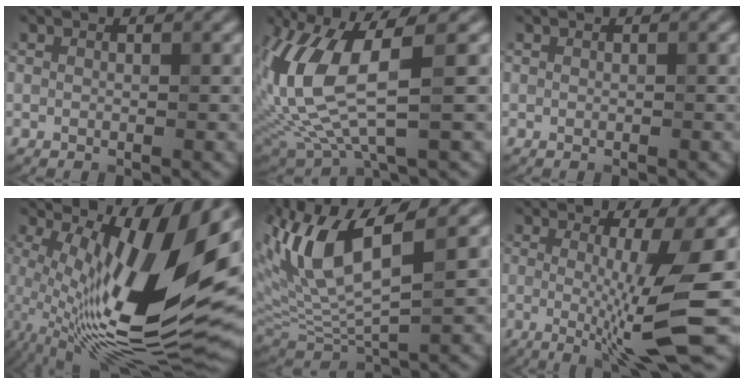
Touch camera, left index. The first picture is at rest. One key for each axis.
{"total": 8.9, "fx": 1.6, "fy": 2.9, "fz": 8.2, "tx": -0.194, "ty": -0.012, "tz": 0.038}
{"total": 0.0}
{"total": 15.6, "fx": 1.9, "fy": 5.0, "fz": 14.7, "tx": -0.248, "ty": -0.006, "tz": 0.032}
{"total": 9.9, "fx": 3.6, "fy": 3.4, "fz": 8.6, "tx": -0.183, "ty": 0.004, "tz": 0.068}
{"total": 8.1, "fx": -0.6, "fy": 1.2, "fz": 8.0, "tx": -0.123, "ty": -0.018, "tz": -0.006}